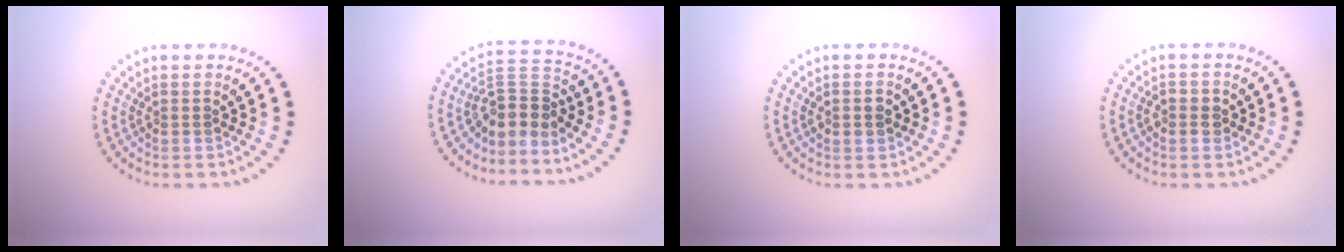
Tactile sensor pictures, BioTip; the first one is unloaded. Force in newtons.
{"total": 3.5, "press": 2.6, "slide": 2.4}
{"total": 1.4, "press": 1.4, "slide": 0.1}
{"total": 1.5, "press": 1.4, "slide": 0.4}